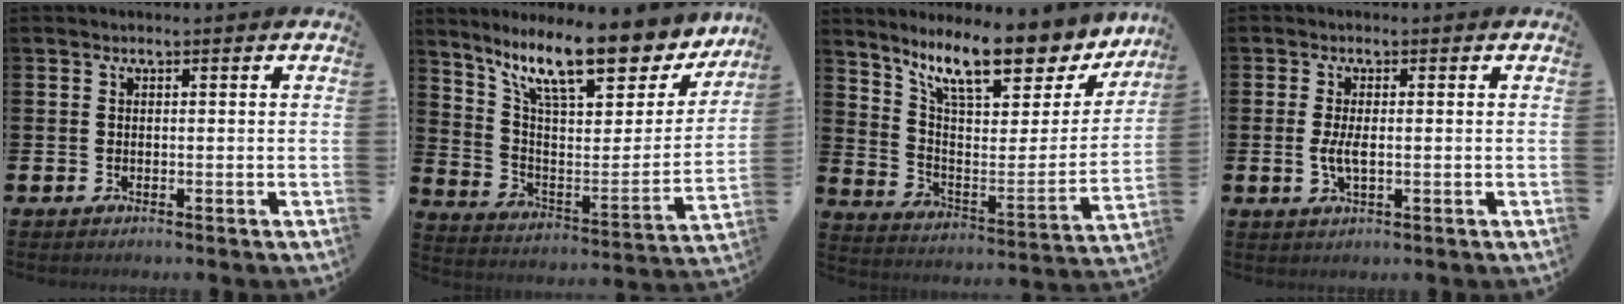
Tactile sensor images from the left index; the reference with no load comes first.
{"total": 14.3, "force": [11.0, 4.2, 8.1], "torque": [-0.160, -0.076, 0.183]}
{"total": 12.8, "force": [10.6, 3.6, 6.3], "torque": [-0.129, -0.081, 0.176]}
{"total": 2.7, "force": [-0.1, 1.0, 2.5], "torque": [-0.041, -0.001, -0.004]}